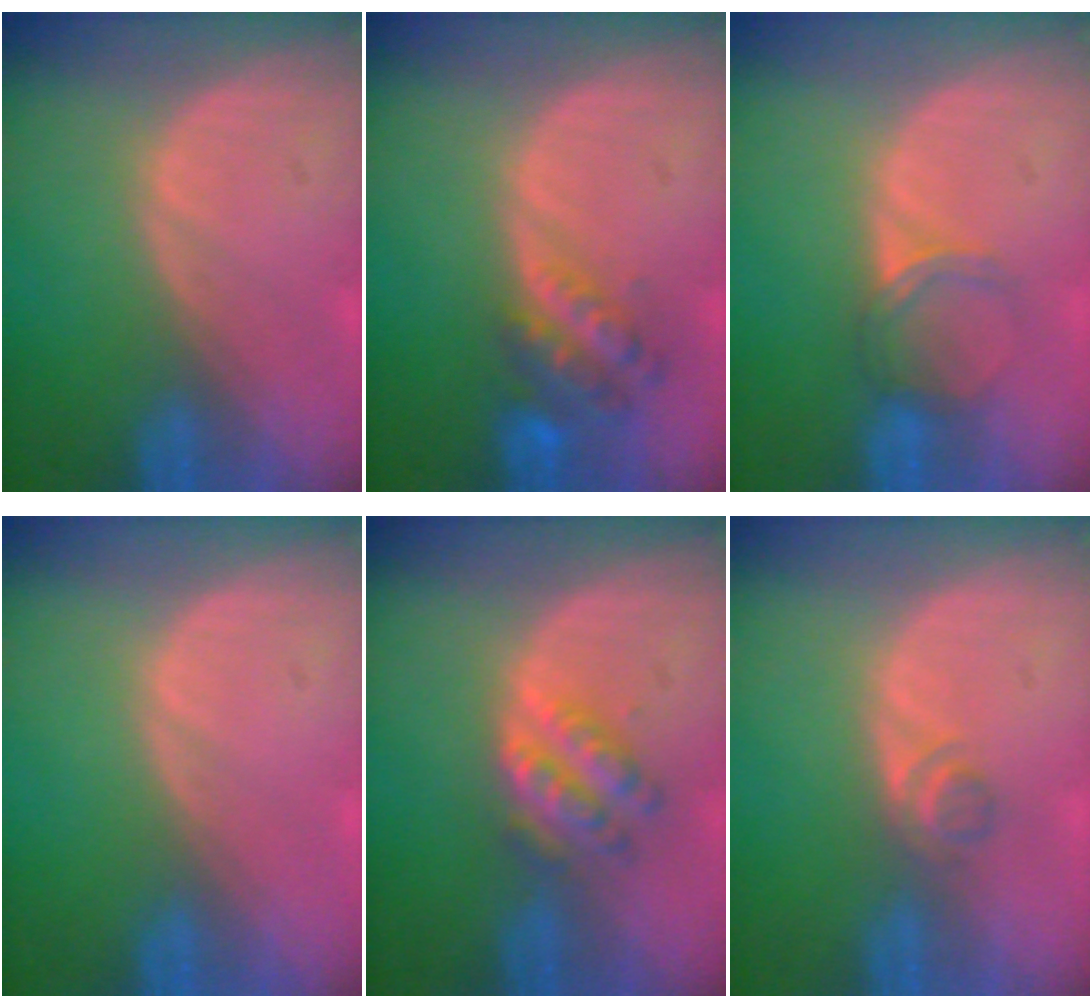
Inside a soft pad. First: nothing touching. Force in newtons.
{"total": 5.8, "press": 5.0, "slide": 2.8}
{"total": 3.1, "press": 2.7, "slide": 1.5}
{"total": 0.0}
{"total": 4.7, "press": 4.6, "slide": 1.2}
{"total": 1.9, "press": 1.7, "slide": 0.8}